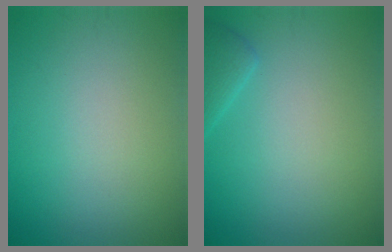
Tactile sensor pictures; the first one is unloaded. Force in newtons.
{"total": 1.6, "press": 1.6, "slide": 0.2}